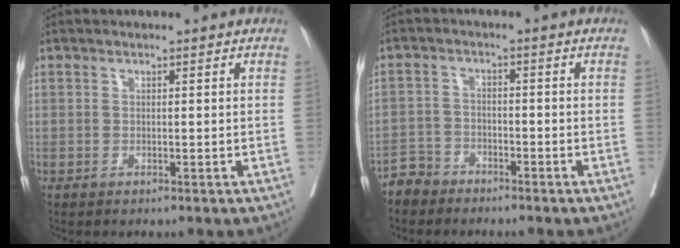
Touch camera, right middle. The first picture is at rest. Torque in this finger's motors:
{"motor_torque": [0.30, -0.29, -0.03, 0.01]}